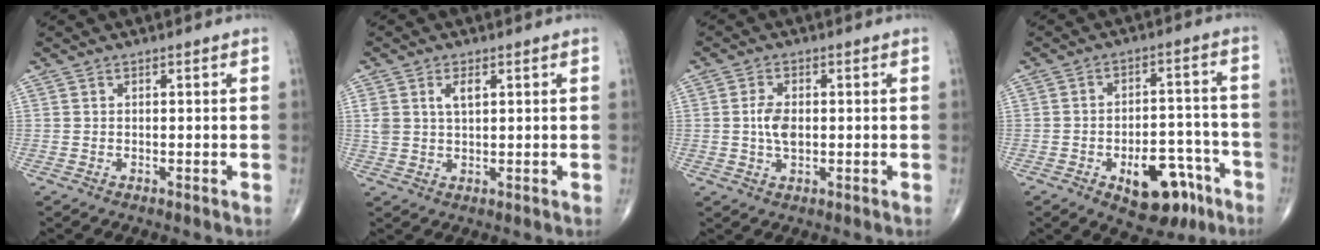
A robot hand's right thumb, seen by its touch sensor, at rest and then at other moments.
{"total": 3.7, "force": [1.5, 1.8, 2.9], "torque": [-0.055, 0.001, 0.031]}
{"total": 4.4, "force": [0.0, 2.4, 3.6], "torque": [-0.070, 0.000, -0.001]}
{"total": 13.2, "force": [-6.7, 7.0, 9.0], "torque": [-0.094, 0.049, -0.084]}